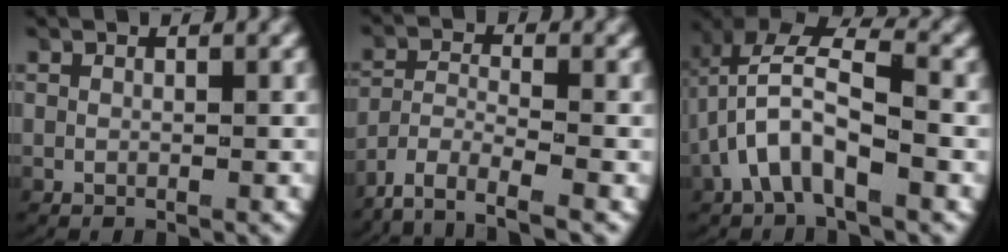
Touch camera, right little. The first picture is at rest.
{"total": 7.5, "force": [-6.1, 3.0, 3.2], "torque": [-0.072, -0.032, -0.091]}
{"total": 5.5, "force": [0.2, 3.5, 4.3], "torque": [-0.094, -0.008, 0.002]}